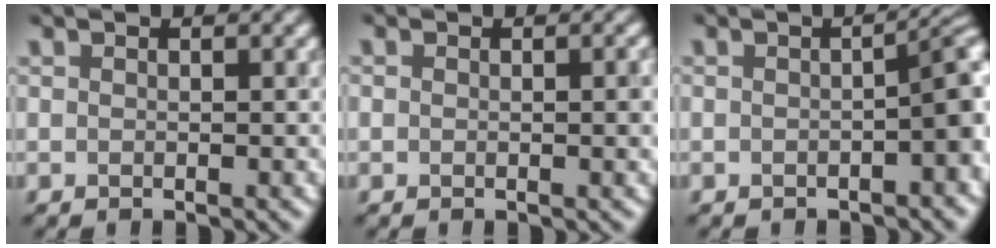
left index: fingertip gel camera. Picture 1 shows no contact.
{"total": 1.1, "force": [0.0, 0.5, 1.0], "torque": [-0.011, -0.002, 0.001]}
{"total": 4.0, "force": [-1.1, 1.1, 3.7], "torque": [-0.045, 0.010, -0.013]}